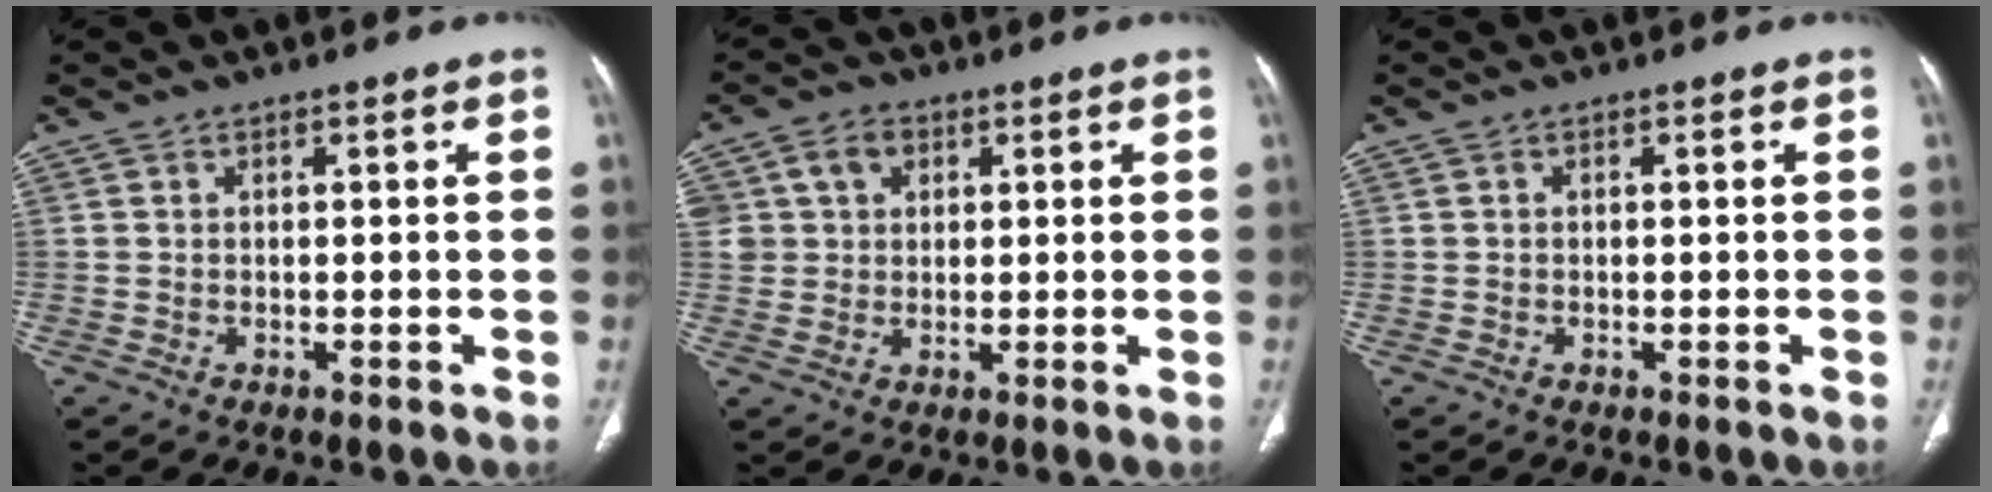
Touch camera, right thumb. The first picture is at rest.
{"total": 5.9, "force": [2.1, 4.9, 2.6], "torque": [-0.023, 0.002, 0.041]}
{"total": 0.0}